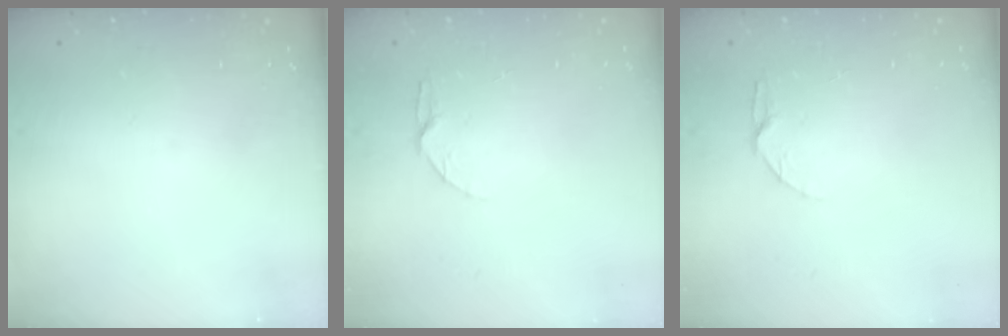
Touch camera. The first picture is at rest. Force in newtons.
{"total": 5.2, "press": 5.2, "slide": 0.6}
{"total": 5.2, "press": 5.2, "slide": 0.6}